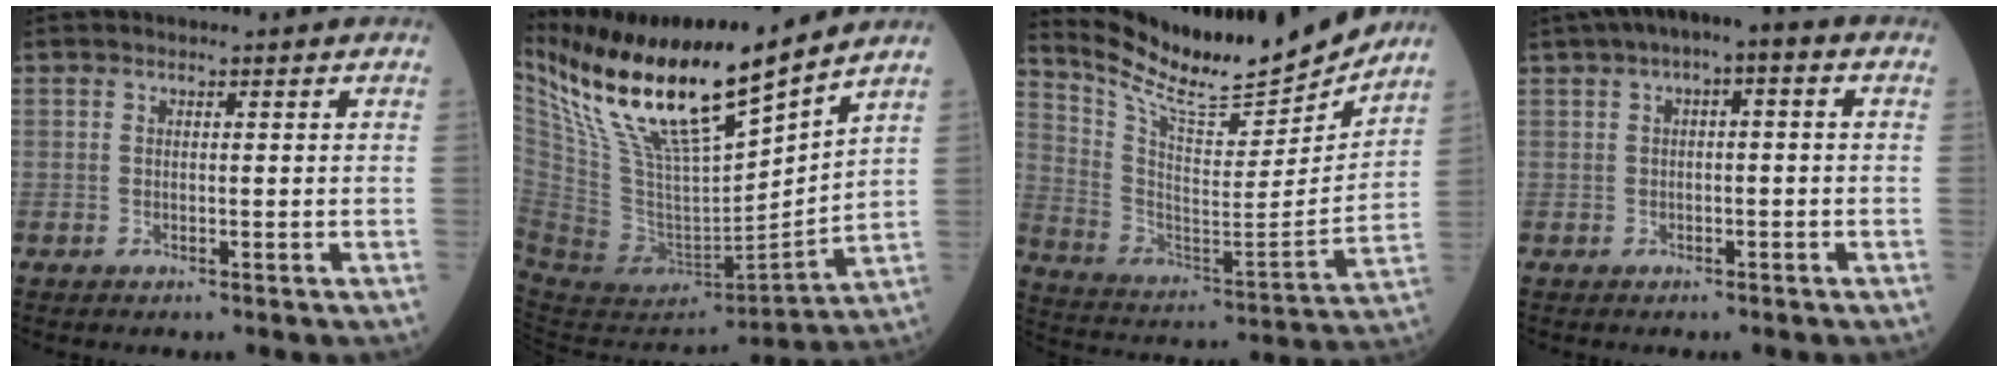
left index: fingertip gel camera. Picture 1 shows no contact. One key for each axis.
{"total": 23.0, "fx": 16.8, "fy": 3.7, "fz": 15.2, "tx": -0.290, "ty": -0.004, "tz": 0.320}
{"total": 18.0, "fx": 16.7, "fy": 2.4, "fz": 6.3, "tx": -0.131, "ty": -0.038, "tz": 0.276}
{"total": 5.9, "fx": 1.9, "fy": 1.9, "fz": 5.3, "tx": -0.090, "ty": 0.036, "tz": 0.021}